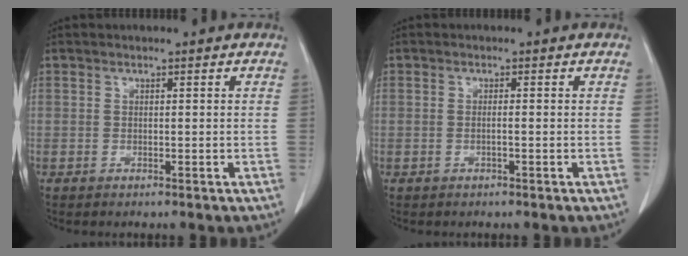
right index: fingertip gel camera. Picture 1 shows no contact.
{"total": 0.7, "force": [-0.2, -0.1, 0.6], "torque": [-0.012, 0.002, -0.002]}